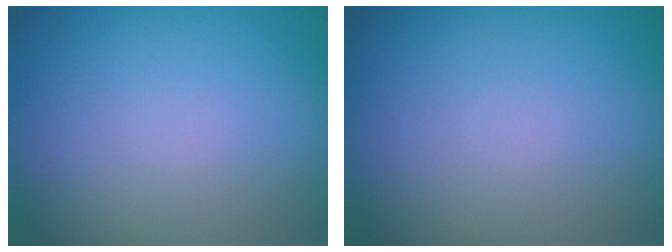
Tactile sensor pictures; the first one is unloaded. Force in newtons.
{"total": 0.0}